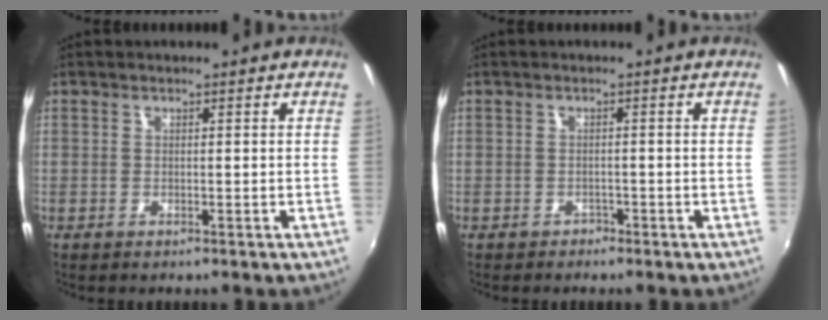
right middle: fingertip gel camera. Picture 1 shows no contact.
{"total": 1.6, "force": [-1.3, 0.9, 0.2], "torque": [-0.007, 0.000, -0.019]}